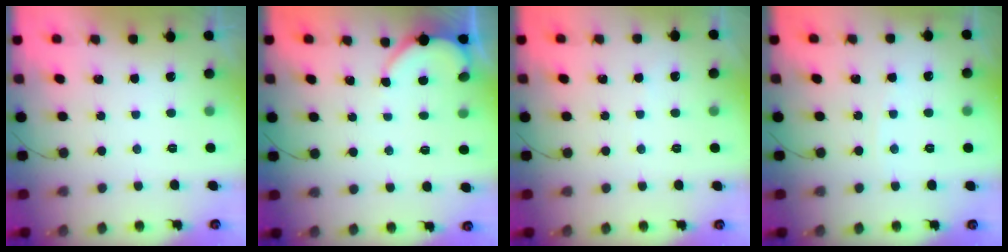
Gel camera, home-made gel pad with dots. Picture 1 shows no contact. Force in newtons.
{"total": 2.9, "press": 2.8, "slide": 0.4}
{"total": 1.9, "press": 1.9, "slide": 0.2}
{"total": 2.3, "press": 2.3, "slide": 0.3}